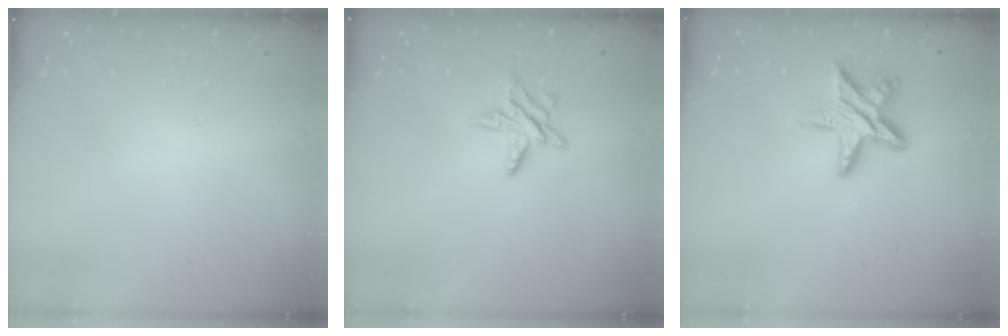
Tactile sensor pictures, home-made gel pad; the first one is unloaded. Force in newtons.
{"total": 7.0, "press": 7.0, "slide": 0.4}
{"total": 11.6, "press": 11.6, "slide": 0.6}